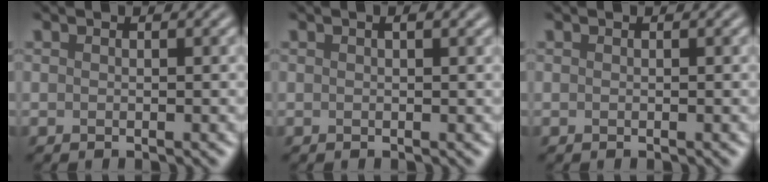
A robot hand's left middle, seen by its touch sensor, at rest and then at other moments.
{"total": 0.9, "force": [0.5, 0.2, 0.8], "torque": [-0.011, 0.003, 0.008]}
{"total": 0.0}